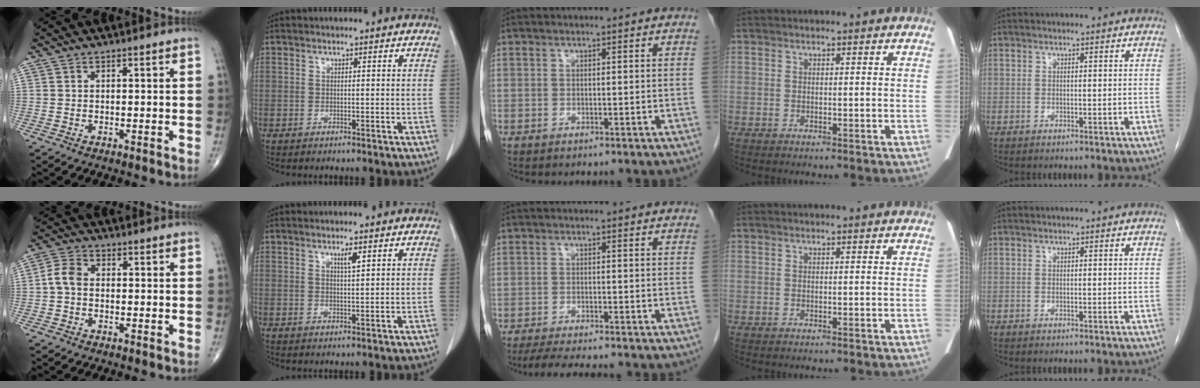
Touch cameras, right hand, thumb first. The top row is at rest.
{"thumb": {"total": 4.1, "force": [-0.4, 2.9, 2.9], "torque": [-0.056, 0.013, -0.017]}, "index": {"total": 1.8, "force": [1.0, 0.1, 1.5], "torque": [-0.028, -0.003, 0.018]}, "middle": {"total": 7.1, "force": [-6.1, 0.7, 3.5], "torque": [-0.051, -0.016, -0.096]}}